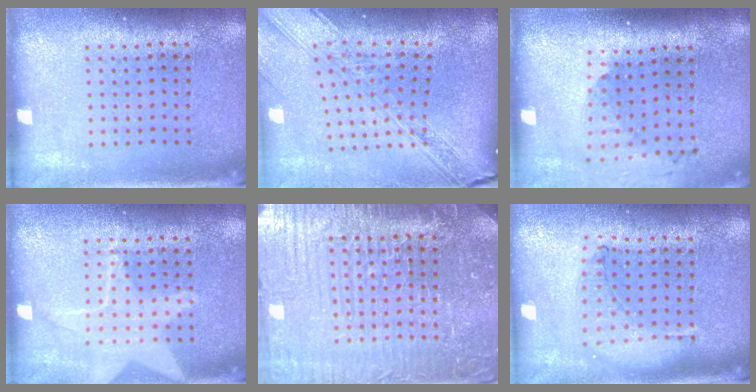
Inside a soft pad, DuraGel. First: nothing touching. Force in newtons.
{"total": 3.8, "press": 2.8, "slide": 2.6}
{"total": 1.9, "press": 1.4, "slide": 1.3}
{"total": 1.4, "press": 1.4, "slide": 0.4}
{"total": 5.3, "press": 4.9, "slide": 1.9}
{"total": 1.0, "press": 1.0, "slide": 0.2}